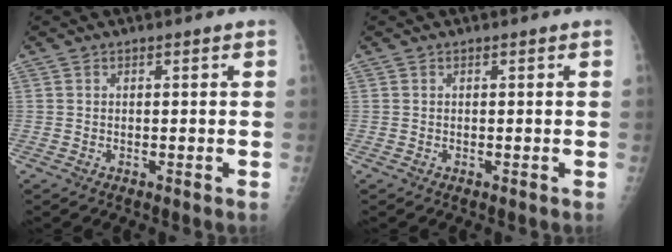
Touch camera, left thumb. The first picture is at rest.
{"total": 0.0}